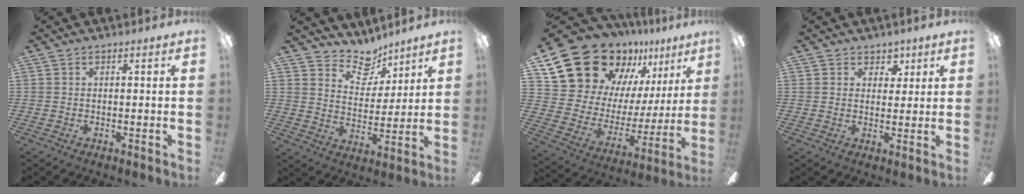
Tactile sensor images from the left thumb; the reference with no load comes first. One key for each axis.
{"total": 10.0, "fx": 8.2, "fy": 5.1, "fz": 2.6, "tx": -0.039, "ty": -0.062, "tz": 0.153}
{"total": 21.7, "fx": 16.5, "fy": 11.9, "fz": 7.6, "tx": -0.139, "ty": -0.122, "tz": 0.321}
{"total": 3.8, "fx": 2.3, "fy": 3.0, "fz": 0.3, "tx": 0.003, "ty": -0.009, "tz": 0.039}